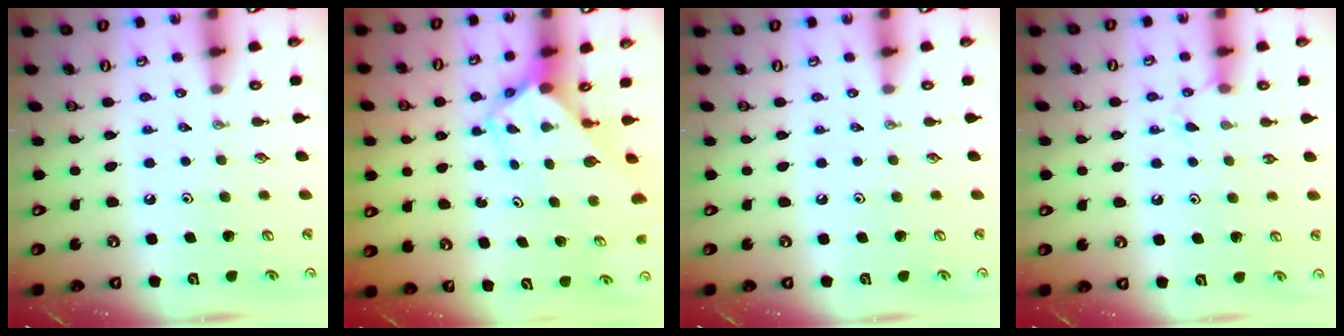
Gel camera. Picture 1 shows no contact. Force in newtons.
{"total": 3.9, "press": 3.9, "slide": 0.3}
{"total": 0.0}
{"total": 4.7, "press": 4.7, "slide": 0.7}